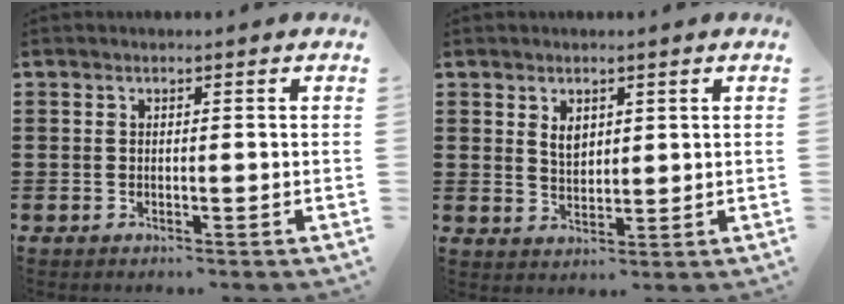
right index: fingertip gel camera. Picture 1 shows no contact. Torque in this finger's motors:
{"motor_torque": [0.08, -0.05, 0.03, 0.06]}